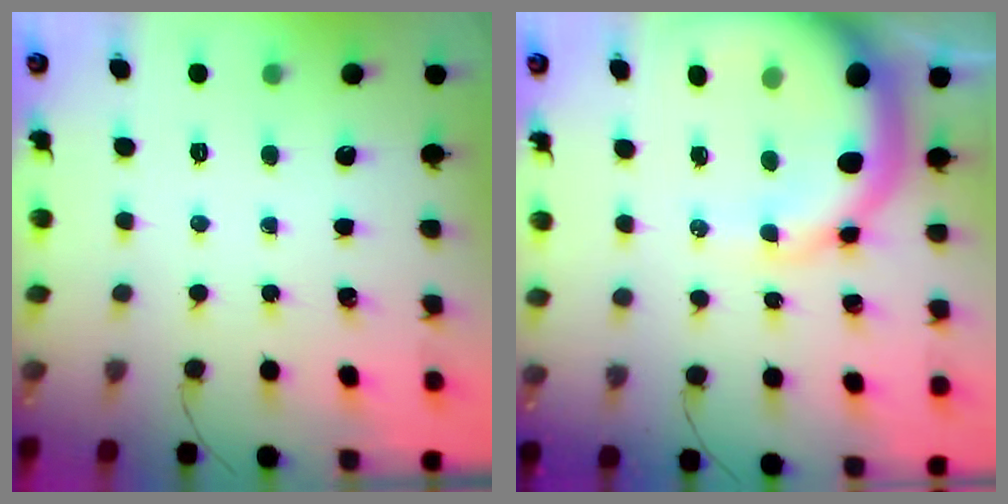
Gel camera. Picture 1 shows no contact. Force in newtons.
{"total": 13.7, "press": 13.3, "slide": 3.3}